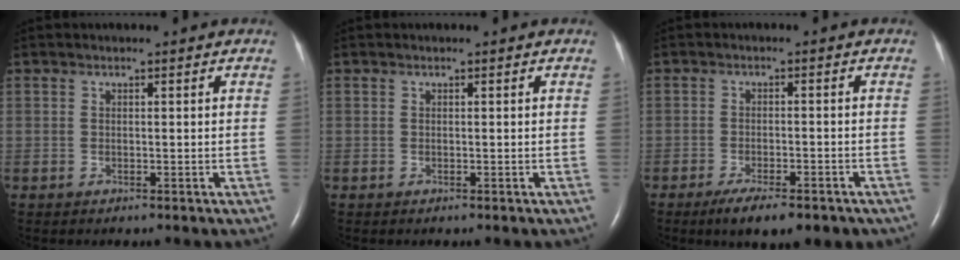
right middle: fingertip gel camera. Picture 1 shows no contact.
{"total": 0.0}
{"total": 8.6, "force": [-6.3, 2.5, 5.4], "torque": [-0.071, -0.010, -0.085]}